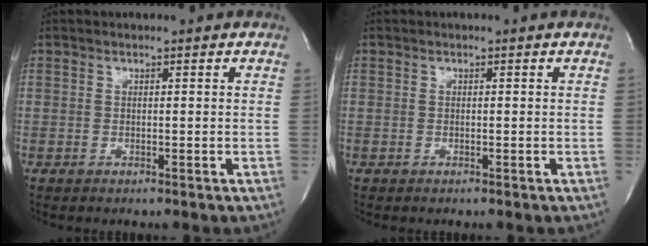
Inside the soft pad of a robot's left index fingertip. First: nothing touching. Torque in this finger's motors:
{"motor_torque": [-0.01, 0.01, -0.01, 0.00]}